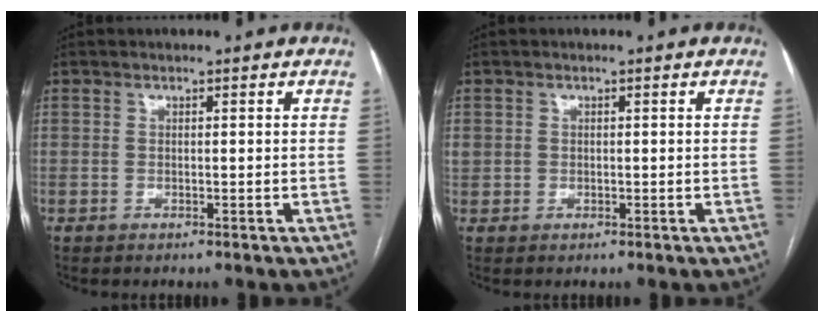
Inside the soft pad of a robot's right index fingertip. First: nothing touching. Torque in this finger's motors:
{"motor_torque": [0.43, -0.09, 0.23, 0.02]}